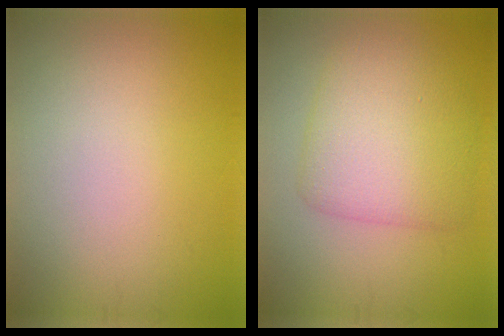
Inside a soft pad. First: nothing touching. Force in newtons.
{"total": 5.8, "press": 5.8, "slide": 0.1}